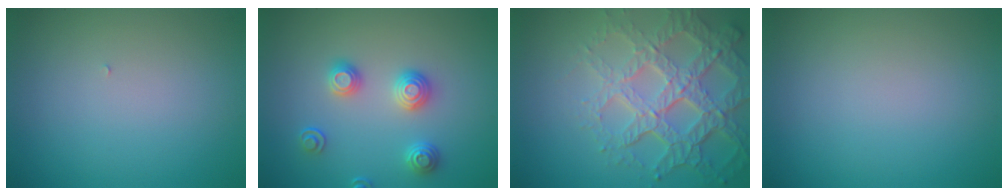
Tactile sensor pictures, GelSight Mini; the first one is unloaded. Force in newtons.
{"total": 2.9, "press": 2.7, "slide": 1.1}
{"total": 7.4, "press": 5.3, "slide": 5.2}
{"total": 0.0}